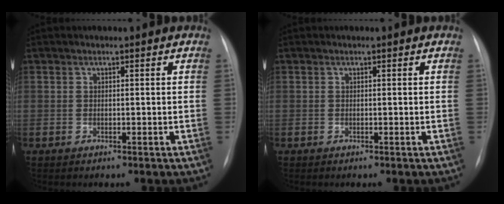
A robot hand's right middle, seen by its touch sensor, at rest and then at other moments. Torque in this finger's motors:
{"motor_torque": [0.46, -0.51, 0.03, 0.01]}